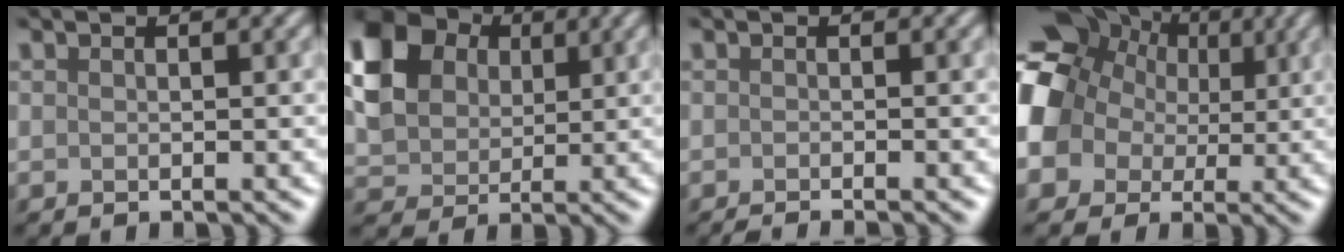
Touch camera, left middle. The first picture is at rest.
{"total": 7.4, "force": [2.1, 6.1, 3.5], "torque": [-0.108, 0.014, 0.043]}
{"total": 1.9, "force": [-1.8, -0.1, 0.4], "torque": [0.014, -0.013, -0.021]}
{"total": 12.3, "force": [1.6, 11.2, 5.0], "torque": [-0.144, 0.022, 0.024]}